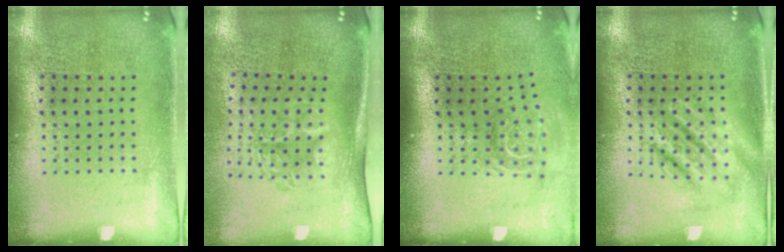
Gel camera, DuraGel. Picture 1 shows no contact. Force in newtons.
{"total": 1.7, "press": 1.3, "slide": 1.2}
{"total": 1.6, "press": 1.1, "slide": 1.1}
{"total": 2.4, "press": 2.4, "slide": 0.3}